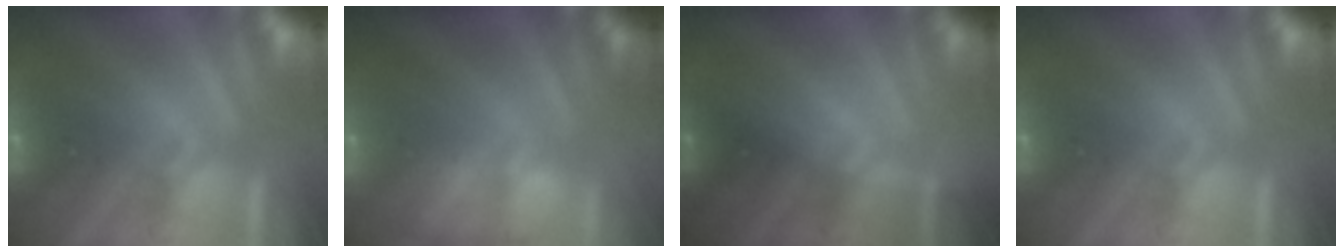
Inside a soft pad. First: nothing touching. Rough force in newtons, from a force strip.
{"total": 8.5}
{"total": 1.6}
{"total": 0.0}